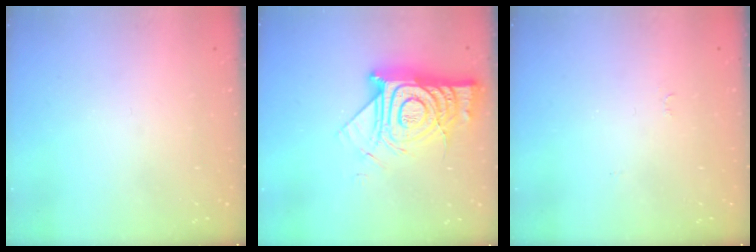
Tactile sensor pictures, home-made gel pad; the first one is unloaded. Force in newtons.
{"total": 17.4, "press": 17.3, "slide": 1.7}
{"total": 4.5, "press": 4.5, "slide": 0.5}